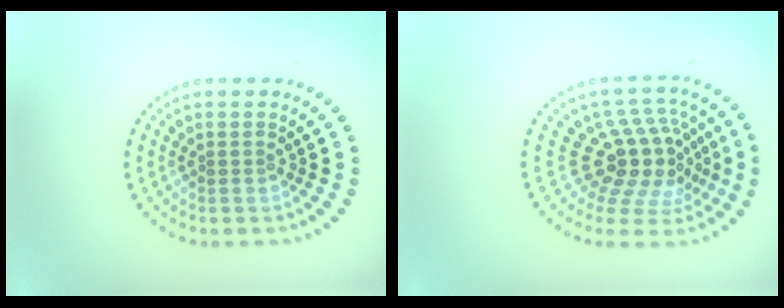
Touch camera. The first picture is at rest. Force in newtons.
{"total": 5.1, "press": 4.1, "slide": 3.0}